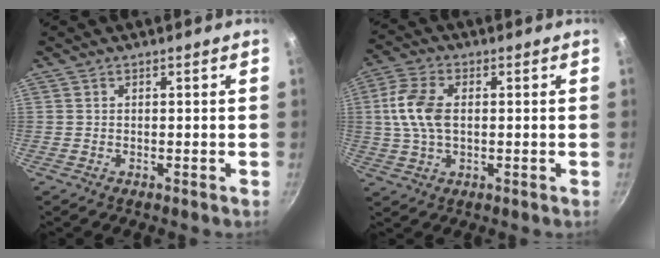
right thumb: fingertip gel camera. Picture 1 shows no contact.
{"total": 9.3, "force": [0.8, 5.5, 7.5], "torque": [-0.152, 0.015, 0.009]}